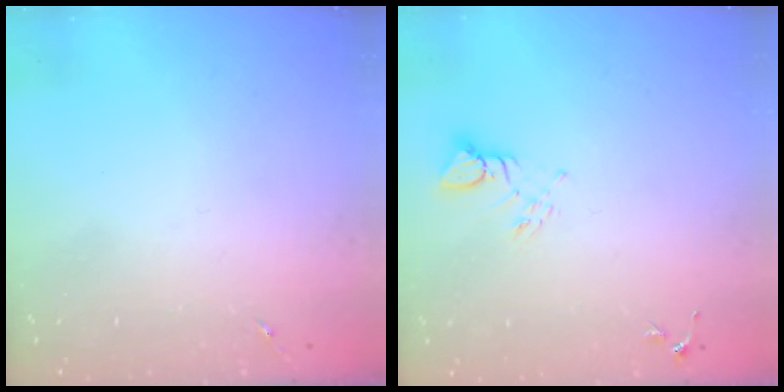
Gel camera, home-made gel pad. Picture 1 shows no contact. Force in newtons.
{"total": 3.9, "press": 3.9, "slide": 0.5}